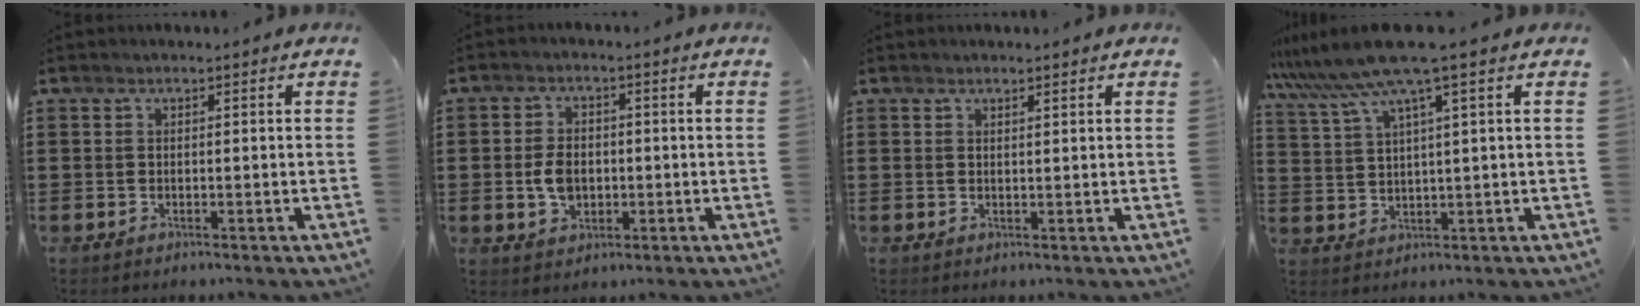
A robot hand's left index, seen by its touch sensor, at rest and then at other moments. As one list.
[{"total": 4.7, "force": [-0.4, 3.1, 3.4], "torque": [-0.067, 0.002, -0.010]}, {"total": 1.1, "force": [1.0, 0.0, 0.5], "torque": [-0.012, 0.000, 0.018]}, {"total": 8.0, "force": [5.2, -0.3, 6.1], "torque": [-0.149, -0.026, 0.087]}]